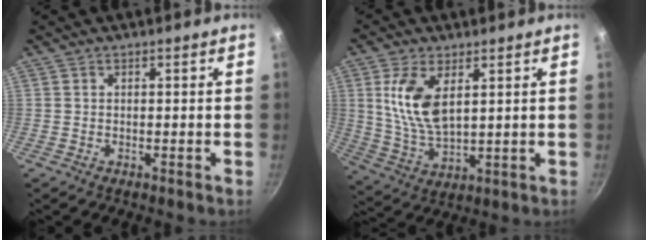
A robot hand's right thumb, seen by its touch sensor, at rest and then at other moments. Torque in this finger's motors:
{"motor_torque": [1.01, 0.88, 1.13, -0.03, 0.33]}